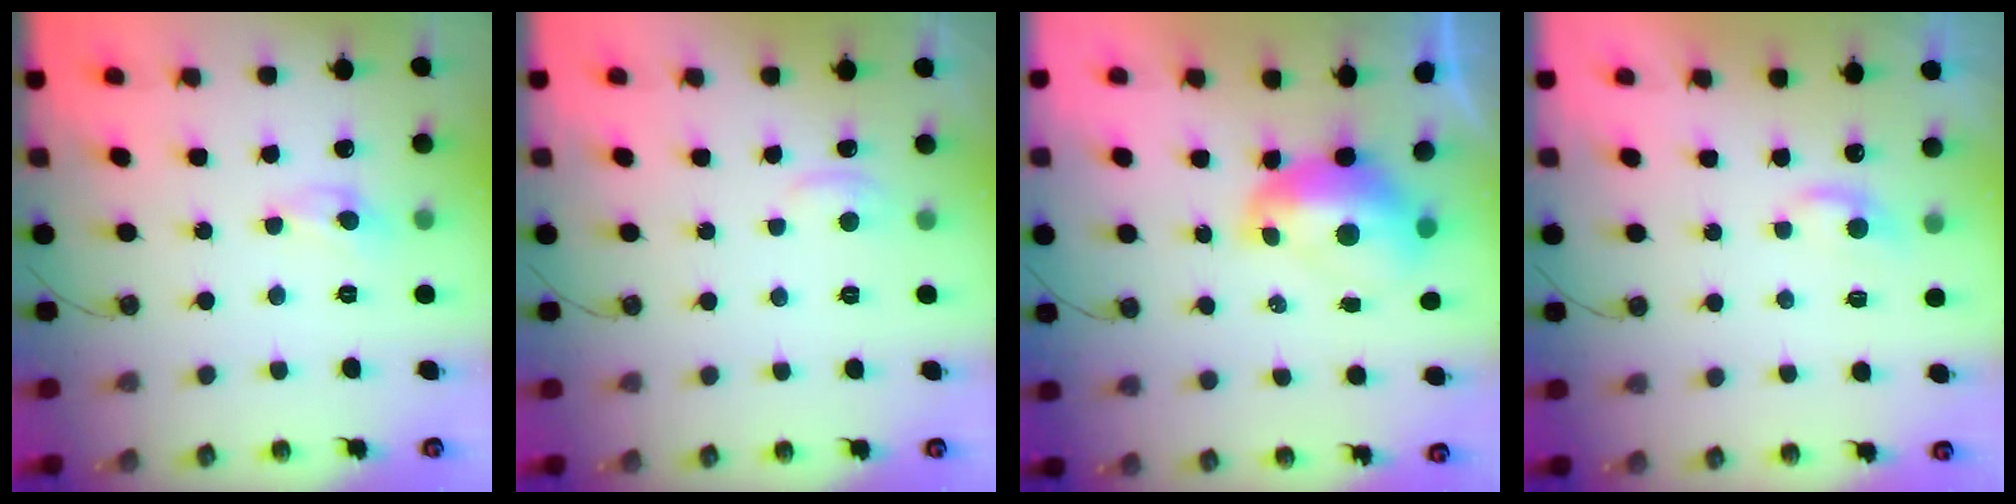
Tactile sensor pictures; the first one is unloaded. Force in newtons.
{"total": 1.4, "press": 1.3, "slide": 0.7}
{"total": 2.6, "press": 2.5, "slide": 0.7}
{"total": 0.9, "press": 0.5, "slide": 0.7}